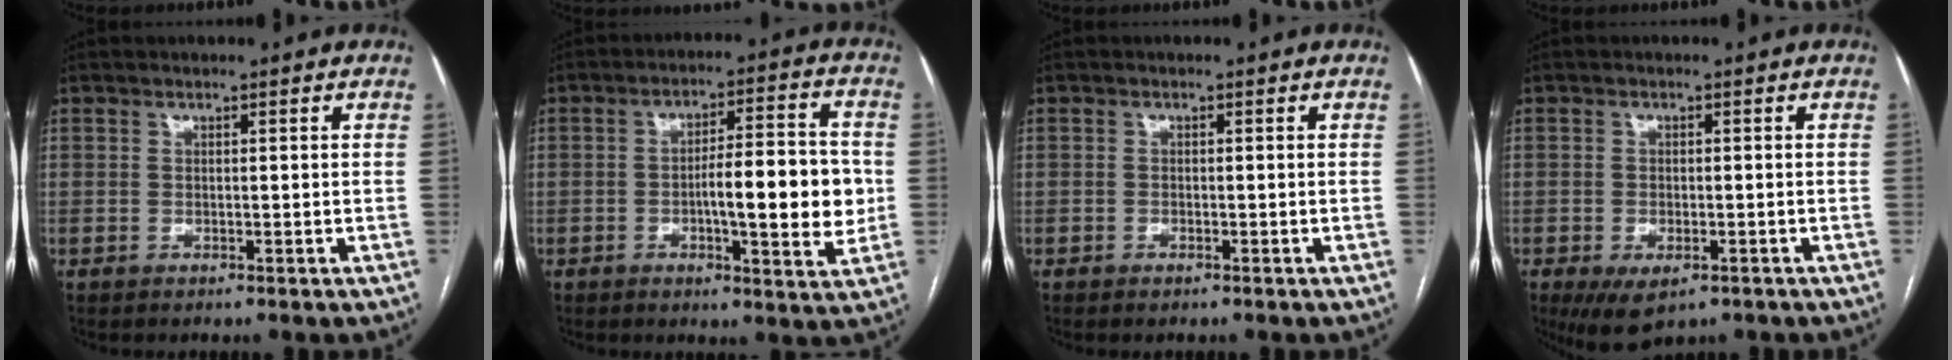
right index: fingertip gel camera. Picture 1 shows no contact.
{"total": 11.8, "force": [-1.3, 2.5, 11.5], "torque": [-0.166, 0.014, -0.019]}
{"total": 0.5, "force": [-0.3, 0.2, 0.3], "torque": [-0.006, 0.000, -0.001]}
{"total": 5.7, "force": [-3.2, 2.8, 3.8], "torque": [-0.062, -0.008, -0.041]}